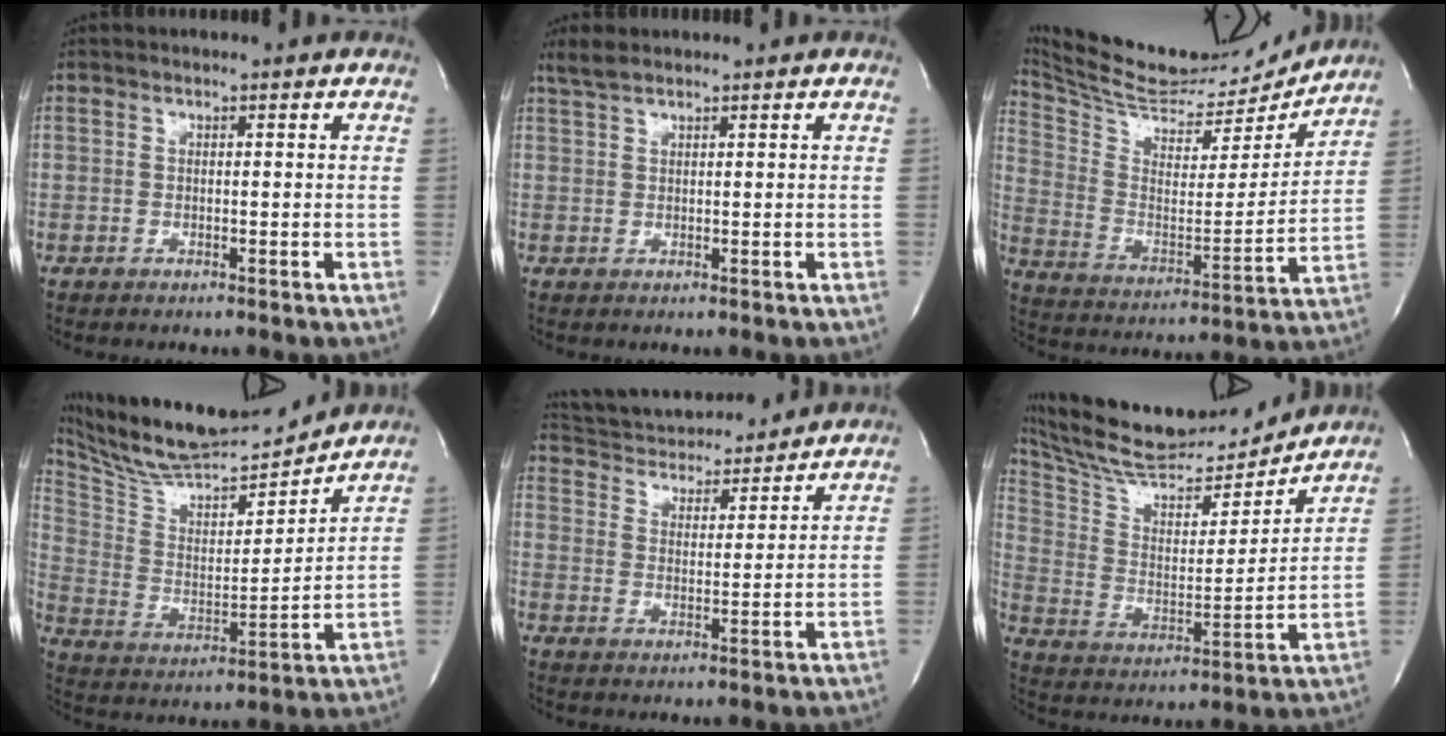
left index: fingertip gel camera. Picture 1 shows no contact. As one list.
[{"total": 2.2, "force": [2.0, 0.2, 1.1], "torque": [-0.033, 0.016, 0.043]}, {"total": 21.8, "force": [20.4, 4.1, 6.4], "torque": [-0.124, -0.016, 0.321]}, {"total": 19.3, "force": [18.1, 1.7, 6.5], "torque": [-0.133, -0.001, 0.312]}, {"total": 15.2, "force": [14.3, 3.1, 4.0], "torque": [-0.070, 0.025, 0.226]}, {"total": 22.3, "force": [20.5, 3.2, 8.0], "torque": [-0.153, 0.002, 0.331]}]